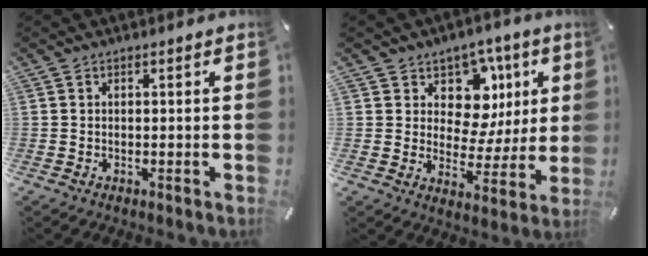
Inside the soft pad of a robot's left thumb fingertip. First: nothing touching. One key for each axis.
{"total": 11.2, "fx": 4.4, "fy": 9.0, "fz": 4.9, "tx": -0.049, "ty": -0.043, "tz": 0.079}